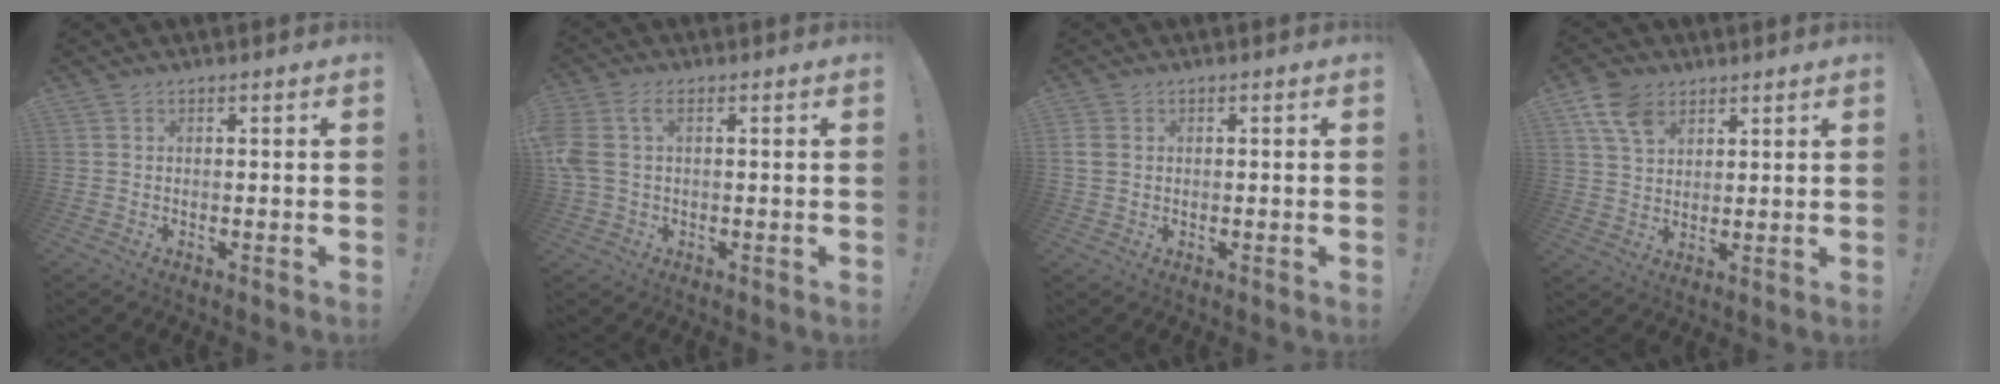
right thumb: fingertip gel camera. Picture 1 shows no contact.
{"total": 6.8, "force": [1.3, 4.3, 5.1], "torque": [-0.115, 0.001, 0.030]}
{"total": 2.8, "force": [0.5, 2.3, 1.6], "torque": [-0.035, 0.005, 0.010]}
{"total": 9.6, "force": [5.4, 6.3, 4.9], "torque": [-0.087, -0.013, 0.105]}